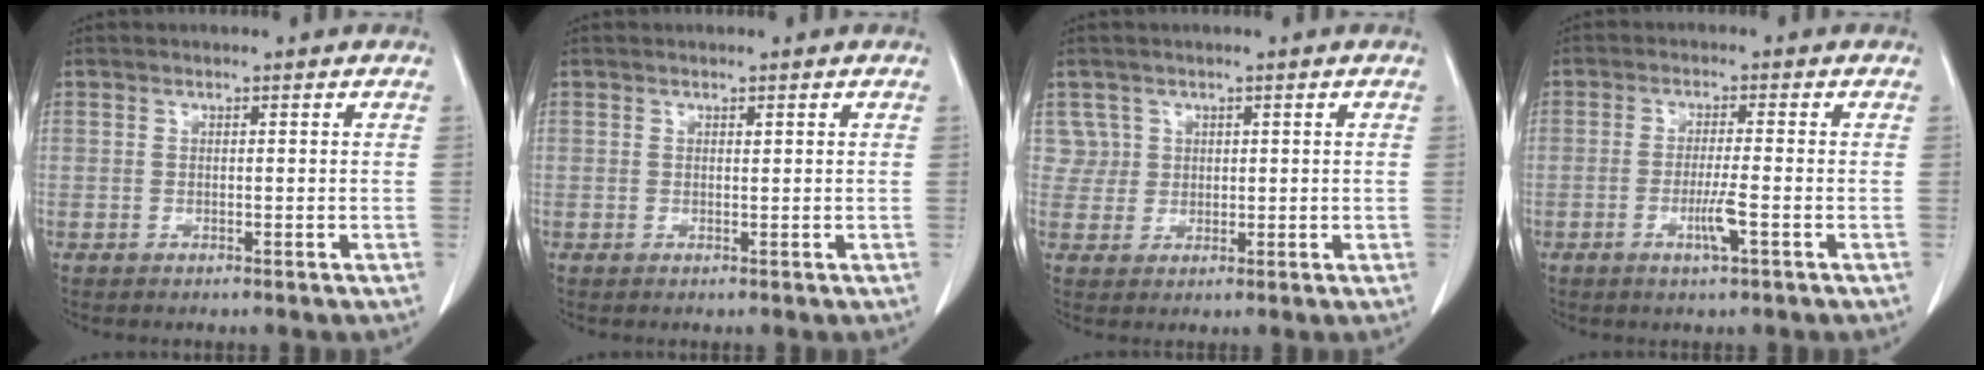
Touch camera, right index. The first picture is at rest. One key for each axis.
{"total": 0.0}
{"total": 3.1, "fx": 1.3, "fy": 2.8, "fz": -0.4, "tx": 0.025, "ty": 0.009, "tz": 0.021}
{"total": 4.0, "fx": -1.5, "fy": -0.2, "fz": 3.7, "tx": -0.071, "ty": -0.006, "tz": -0.028}